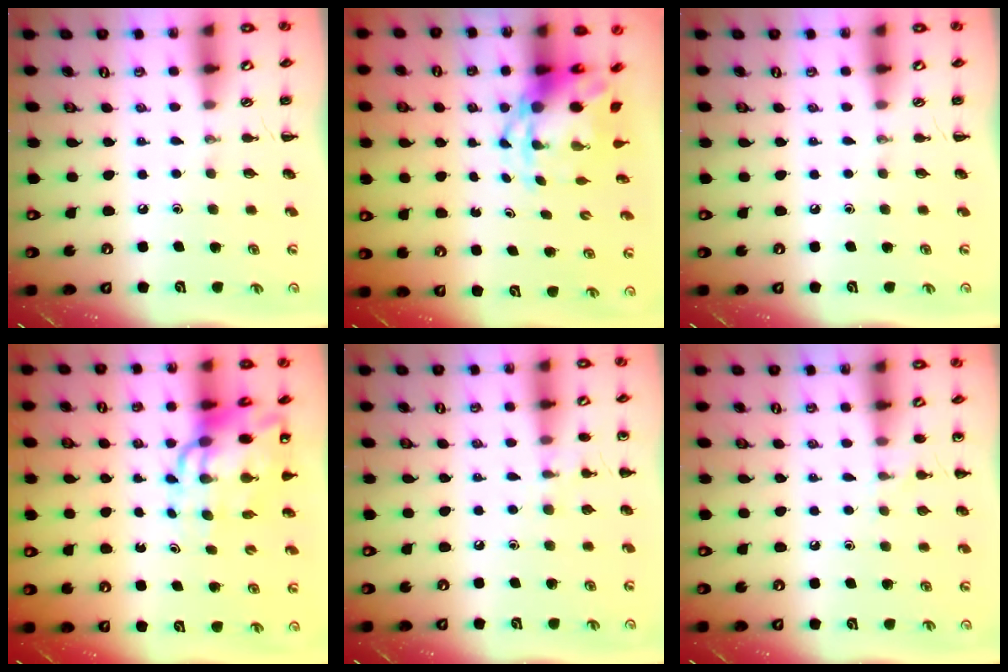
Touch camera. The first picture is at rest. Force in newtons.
{"total": 4.3, "press": 4.2, "slide": 0.9}
{"total": 0.0}
{"total": 13.0, "press": 12.4, "slide": 3.8}
{"total": 7.0, "press": 6.6, "slide": 2.2}
{"total": 4.6, "press": 4.3, "slide": 1.5}